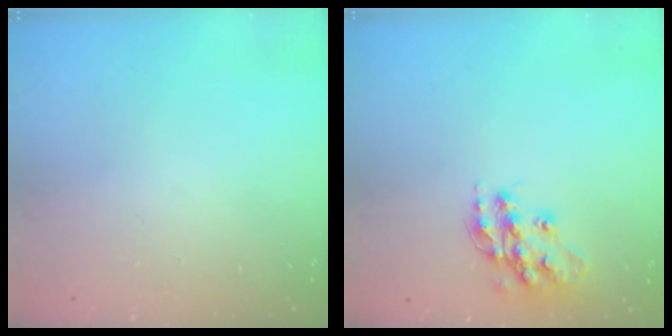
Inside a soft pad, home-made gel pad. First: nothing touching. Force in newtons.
{"total": 14.9, "press": 14.9, "slide": 0.9}